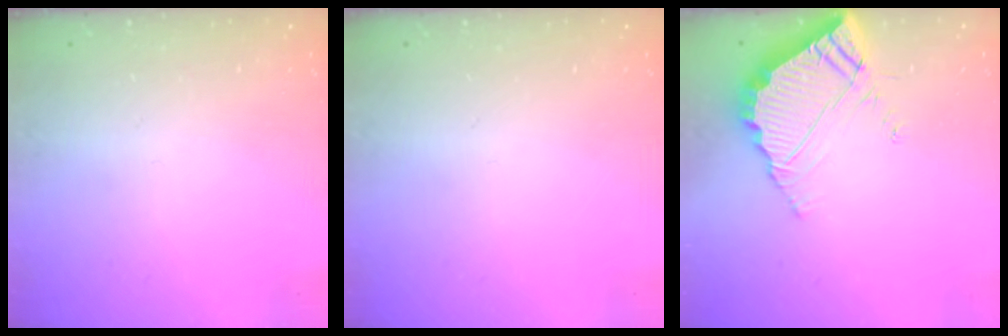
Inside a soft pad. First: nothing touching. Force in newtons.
{"total": 0.0}
{"total": 8.0, "press": 7.9, "slide": 0.5}